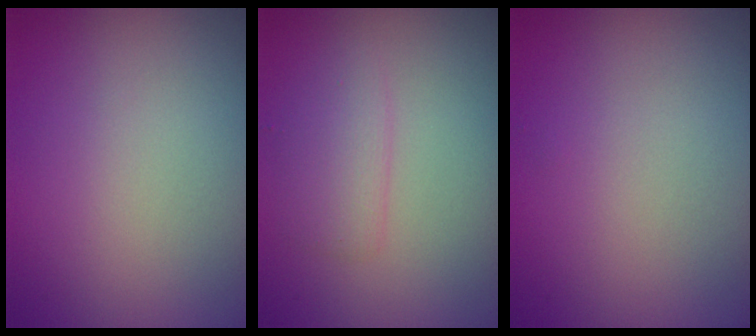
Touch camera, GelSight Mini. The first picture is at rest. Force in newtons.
{"total": 1.9, "press": 1.9, "slide": 0.1}
{"total": 0.0}